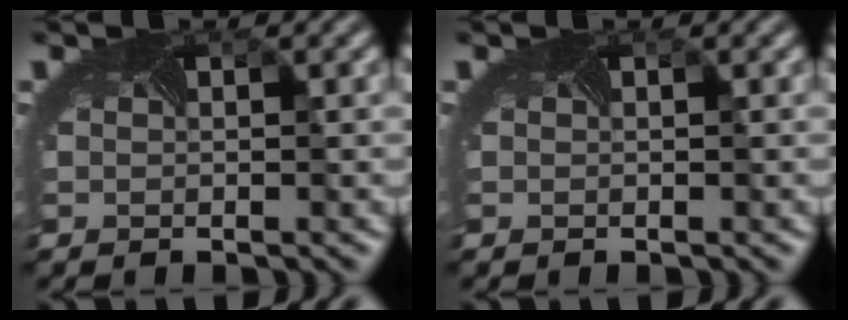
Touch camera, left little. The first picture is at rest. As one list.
[{"total": 0.0}]